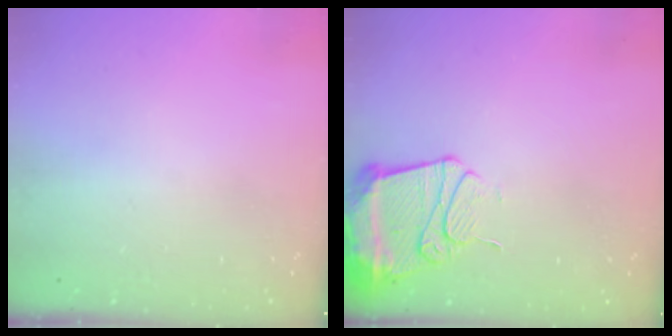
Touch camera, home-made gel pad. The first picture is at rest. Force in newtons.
{"total": 13.2, "press": 13.2, "slide": 1.4}